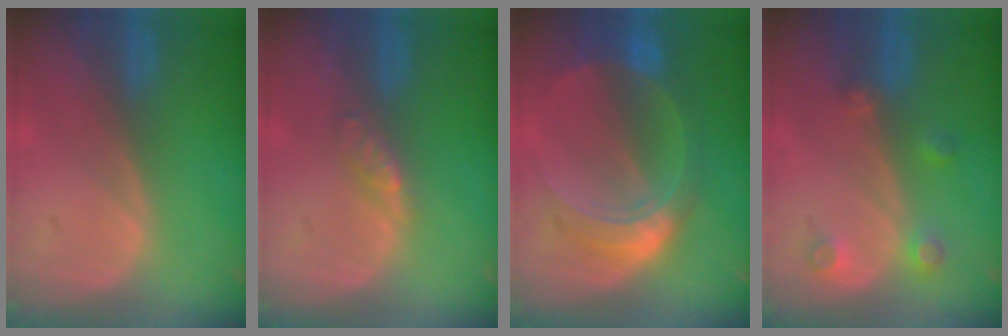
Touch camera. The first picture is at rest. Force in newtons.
{"total": 2.4, "press": 2.4, "slide": 0.2}
{"total": 8.3, "press": 8.3, "slide": 0.7}
{"total": 3.4, "press": 3.0, "slide": 1.5}